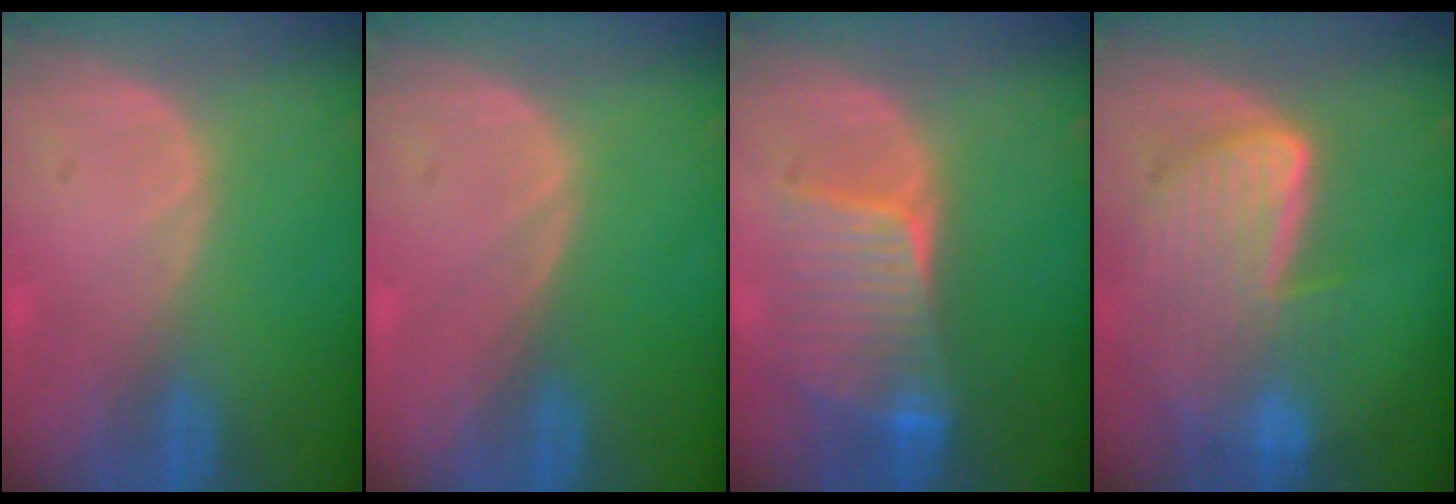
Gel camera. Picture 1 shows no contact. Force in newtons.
{"total": 0.0}
{"total": 7.3, "press": 7.3, "slide": 1.0}
{"total": 9.2, "press": 8.0, "slide": 4.5}